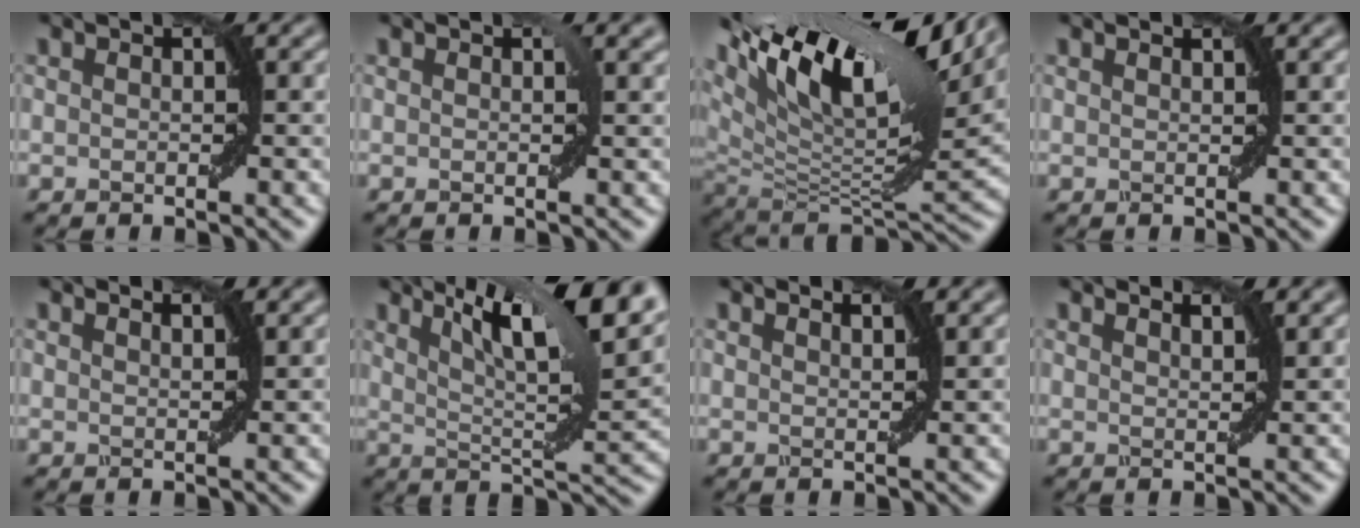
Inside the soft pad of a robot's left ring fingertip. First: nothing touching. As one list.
[{"total": 1.0, "force": [0.5, 0.1, 0.8], "torque": [-0.008, 0.000, 0.008]}, {"total": 16.8, "force": [9.3, 6.1, 12.6], "torque": [-0.241, 0.036, 0.158]}, {"total": 0.8, "force": [0.8, -0.1, 0.2], "torque": [-0.003, -0.002, 0.010]}, {"total": 2.4, "force": [2.1, 0.5, 1.0], "torque": [0.004, 0.000, 0.013]}, {"total": 11.9, "force": [7.1, 2.7, 9.2], "torque": [-0.126, 0.016, 0.110]}, {"total": 2.7, "force": [2.4, 0.5, 1.1], "torque": [0.005, 0.001, 0.016]}, {"total": 3.2, "force": [2.9, 0.6, 1.3], "torque": [0.003, 0.005, 0.019]}]